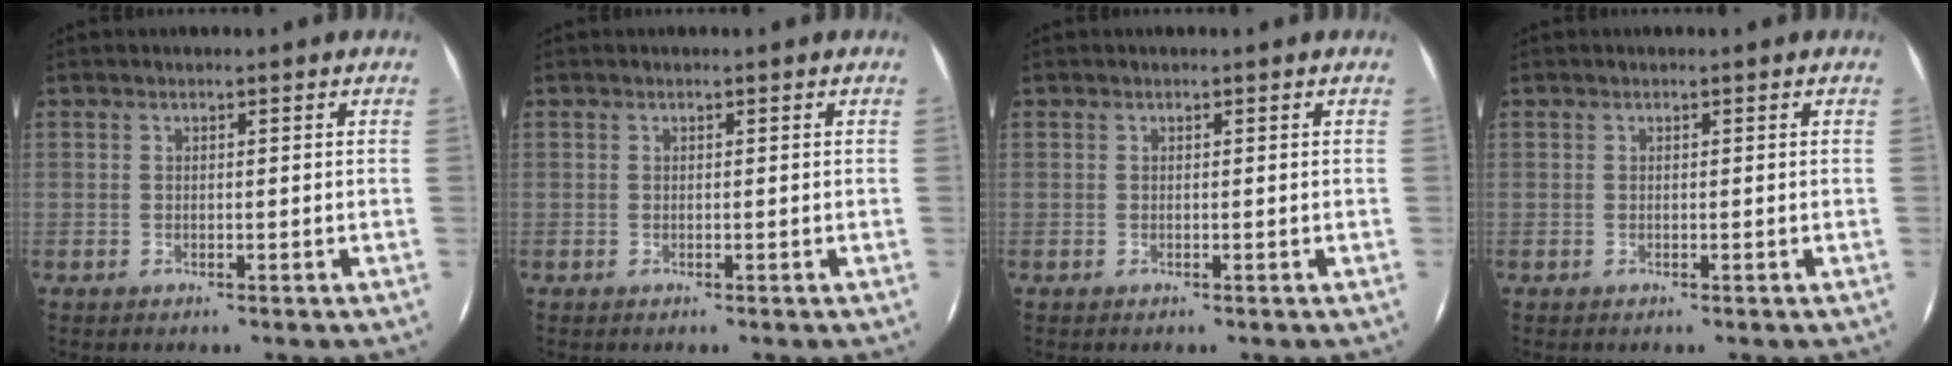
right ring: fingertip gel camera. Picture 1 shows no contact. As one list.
[{"total": 0.0}, {"total": 0.0}, {"total": 0.0}]